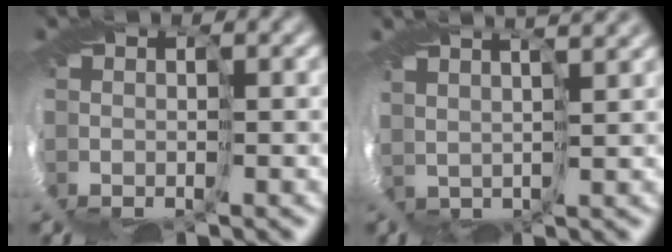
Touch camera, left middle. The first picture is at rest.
{"total": 6.3, "force": [5.0, 2.1, 3.3], "torque": [-0.036, 0.049, 0.056]}